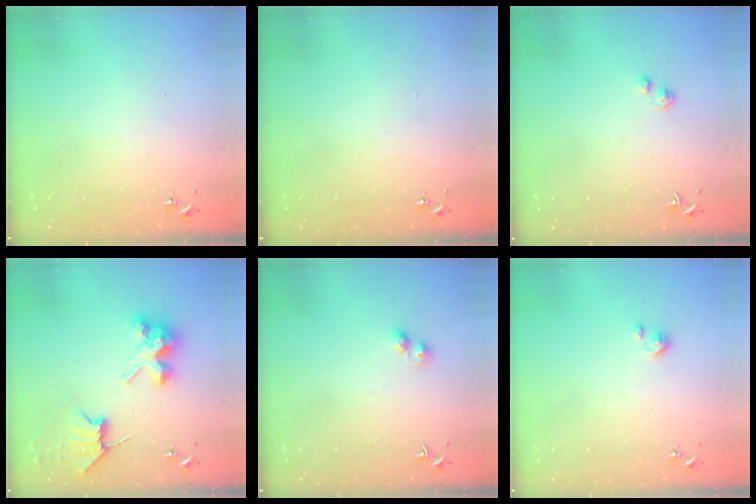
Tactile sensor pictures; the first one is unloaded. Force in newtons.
{"total": 0.0}
{"total": 1.5, "press": 1.5, "slide": 0.4}
{"total": 9.0, "press": 8.9, "slide": 1.4}
{"total": 4.1, "press": 4.1, "slide": 0.4}
{"total": 2.5, "press": 2.5, "slide": 0.3}